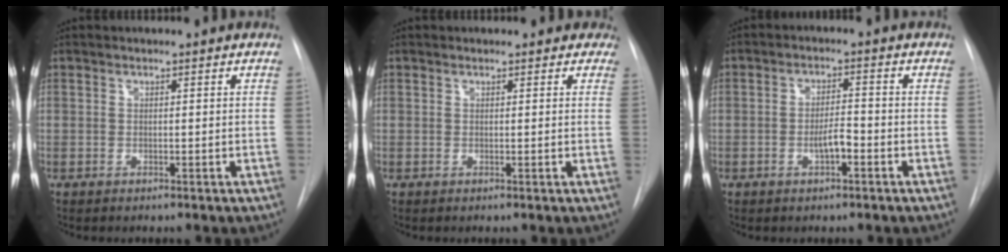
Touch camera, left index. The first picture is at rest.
{"total": 2.7, "force": [2.2, 1.6, 0.1], "torque": [0.017, -0.004, 0.007]}
{"total": 3.5, "force": [-1.8, 0.8, 2.9], "torque": [-0.051, 0.000, -0.029]}